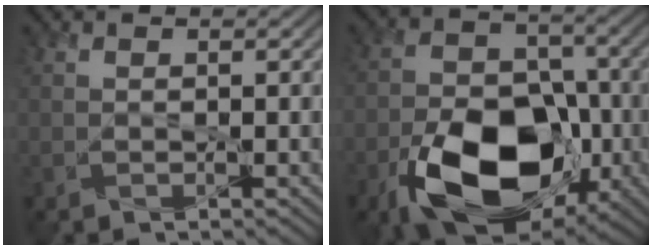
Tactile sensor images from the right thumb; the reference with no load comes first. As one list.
[{"total": 16.6, "force": [-7.7, 9.5, 11.2], "torque": [-0.194, -0.031, -0.140]}]